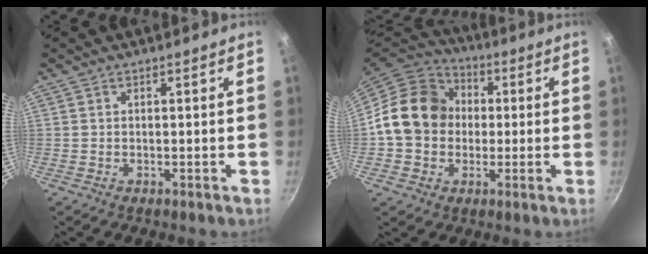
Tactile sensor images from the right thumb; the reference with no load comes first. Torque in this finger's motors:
{"motor_torque": [0.64, 2.52, 0.65, -0.74, 0.13]}